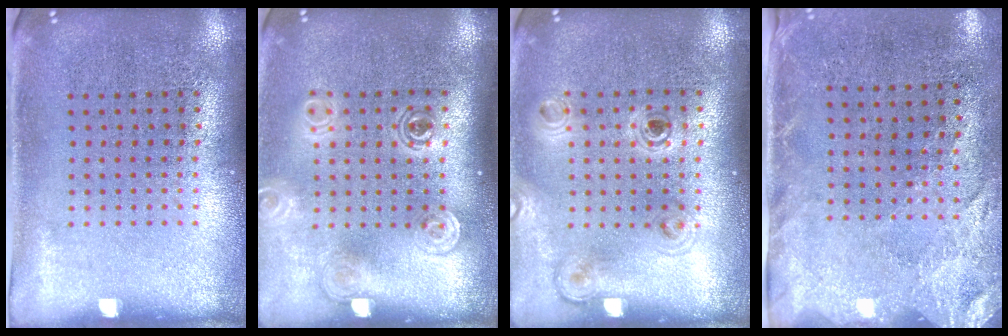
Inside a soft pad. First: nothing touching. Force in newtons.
{"total": 1.7, "press": 1.4, "slide": 1.0}
{"total": 1.1, "press": 1.0, "slide": 0.3}
{"total": 2.6, "press": 2.1, "slide": 1.6}